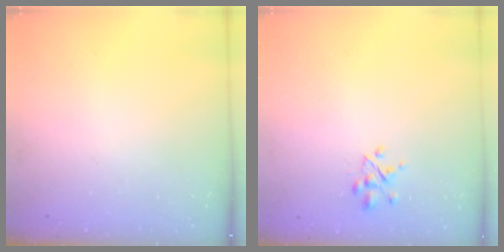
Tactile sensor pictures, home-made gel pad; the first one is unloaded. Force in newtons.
{"total": 2.7, "press": 2.6, "slide": 0.7}